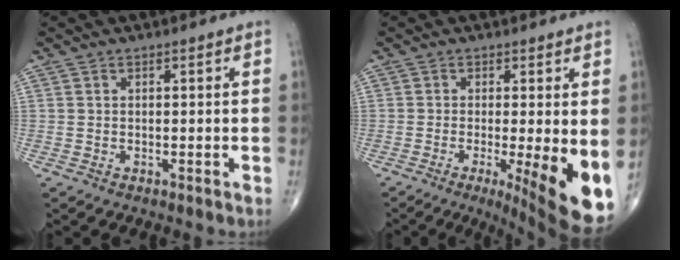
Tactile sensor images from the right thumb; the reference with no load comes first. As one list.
[{"total": 13.6, "force": [-3.3, 3.5, 12.8], "torque": [-0.148, -0.022, -0.035]}]